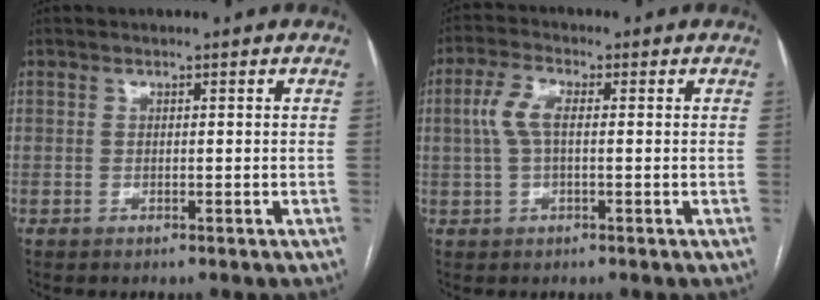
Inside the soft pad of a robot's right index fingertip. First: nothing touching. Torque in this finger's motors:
{"motor_torque": [0.76, 0.28, 0.45, 0.10]}